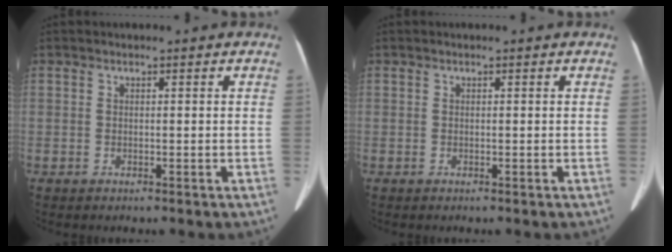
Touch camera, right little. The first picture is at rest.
{"total": 0.0}